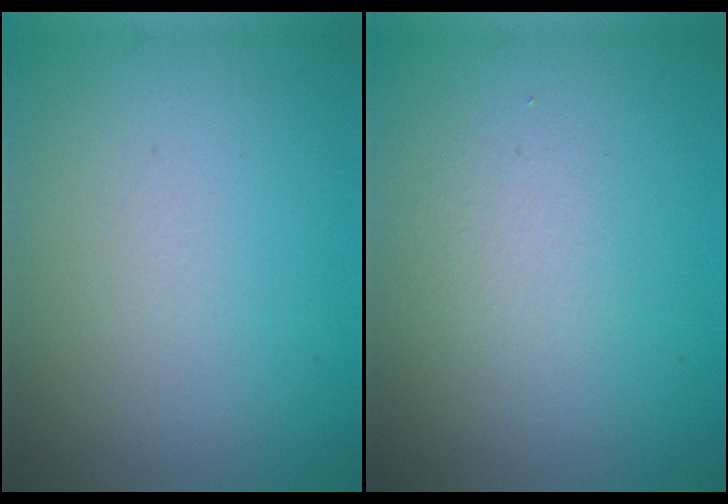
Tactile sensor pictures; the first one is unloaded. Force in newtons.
{"total": 1.4, "press": 1.4, "slide": 0.1}